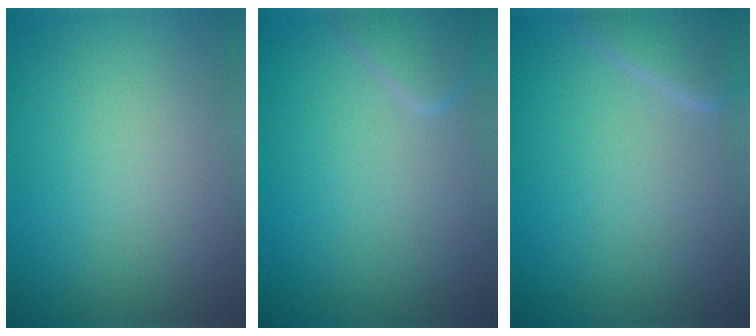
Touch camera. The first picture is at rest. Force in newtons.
{"total": 1.9, "press": 1.9, "slide": 0.1}
{"total": 2.6, "press": 2.6, "slide": 0.2}